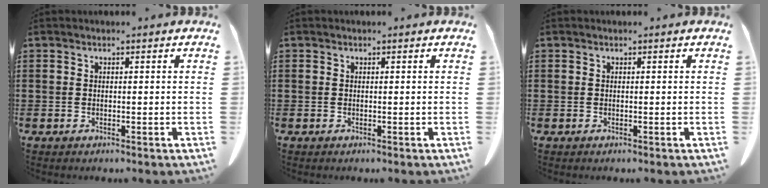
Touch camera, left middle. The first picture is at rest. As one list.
[{"total": 0.0}, {"total": 0.0}]